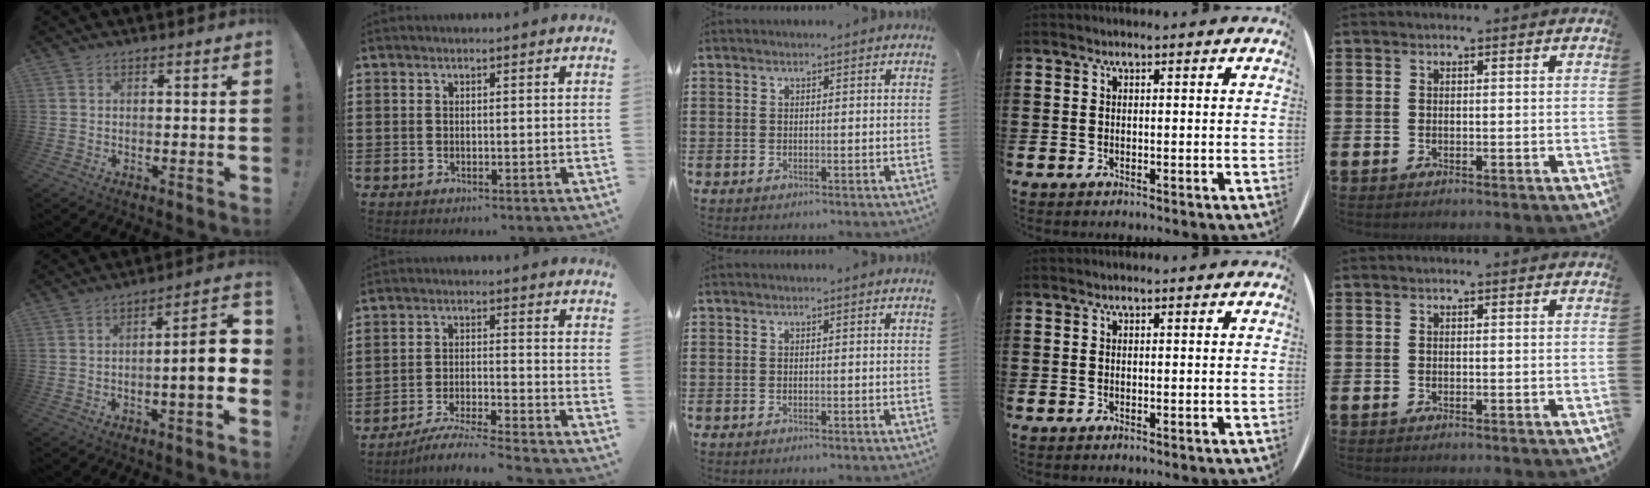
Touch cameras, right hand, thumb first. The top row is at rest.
{"thumb": {"total": 9.1, "force": [-1.8, 1.0, 8.9], "torque": [-0.126, -0.002, -0.036]}, "index": {"total": 5.5, "force": [-5.2, -0.4, 1.8], "torque": [-0.038, -0.012, -0.103]}}